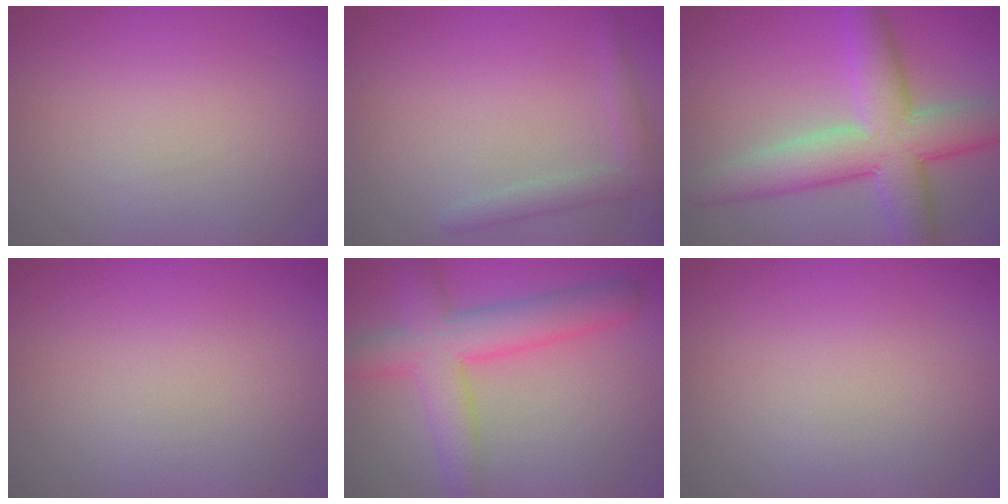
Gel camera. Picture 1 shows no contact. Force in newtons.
{"total": 2.0, "press": 2.0, "slide": 0.3}
{"total": 8.5, "press": 8.5, "slide": 0.2}
{"total": 0.0}
{"total": 6.6, "press": 6.6, "slide": 0.2}
{"total": 0.0}